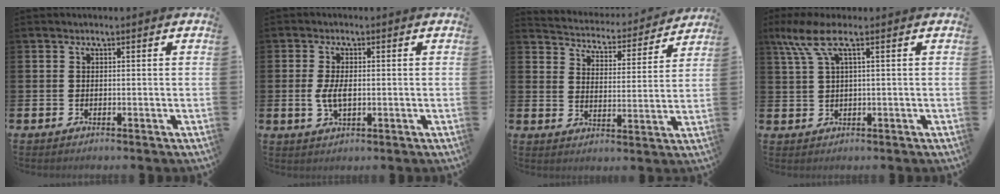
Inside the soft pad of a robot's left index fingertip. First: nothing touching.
{"total": 3.4, "force": [-0.1, 1.7, 3.0], "torque": [-0.057, 0.006, -0.003]}
{"total": 4.8, "force": [4.7, 1.0, 0.2], "torque": [-0.028, -0.045, 0.076]}
{"total": 5.4, "force": [2.4, 1.4, 4.6], "torque": [-0.111, 0.008, 0.039]}